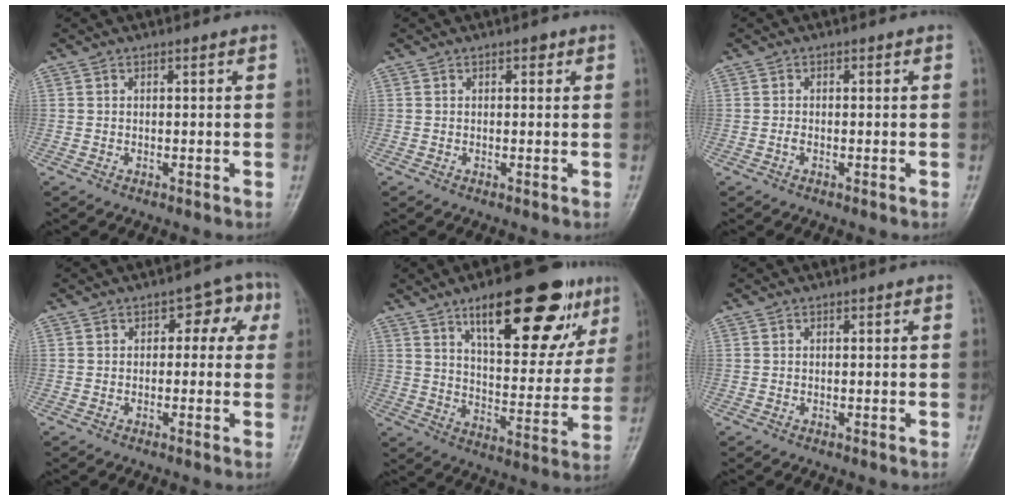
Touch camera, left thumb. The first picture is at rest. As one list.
[{"total": 0.9, "force": [0.5, 0.5, 0.5], "torque": [-0.001, 0.000, 0.003]}, {"total": 0.6, "force": [-0.4, 0.2, 0.3], "torque": [-0.010, -0.001, -0.010]}, {"total": 5.3, "force": [0.9, 3.6, 3.8], "torque": [-0.007, 0.018, 0.000]}, {"total": 22.9, "force": [12.7, 8.9, 16.9], "torque": [-0.198, -0.040, 0.192]}, {"total": 0.0}]